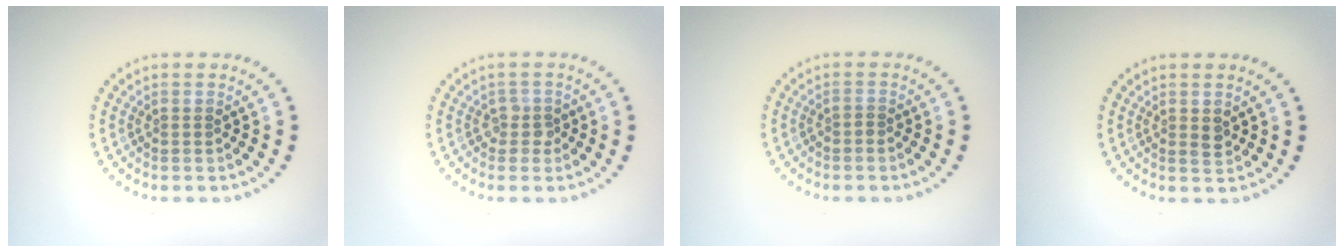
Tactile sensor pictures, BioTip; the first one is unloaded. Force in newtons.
{"total": 1.3, "press": 1.2, "slide": 0.7}
{"total": 0.5, "press": 0.2, "slide": 0.5}
{"total": 1.2, "press": 1.2, "slide": 0.1}